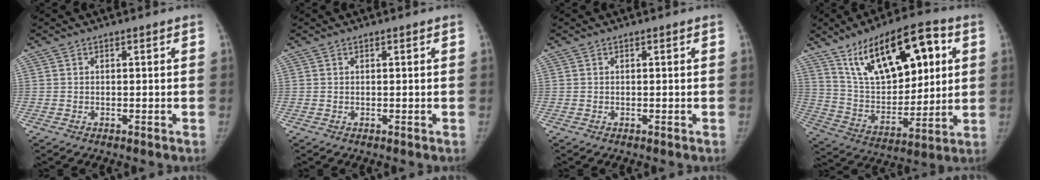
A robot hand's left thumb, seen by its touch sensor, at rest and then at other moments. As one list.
[{"total": 0.0}, {"total": 0.0}, {"total": 22.9, "force": [10.1, 10.8, 17.5], "torque": [-0.243, -0.024, 0.181]}]